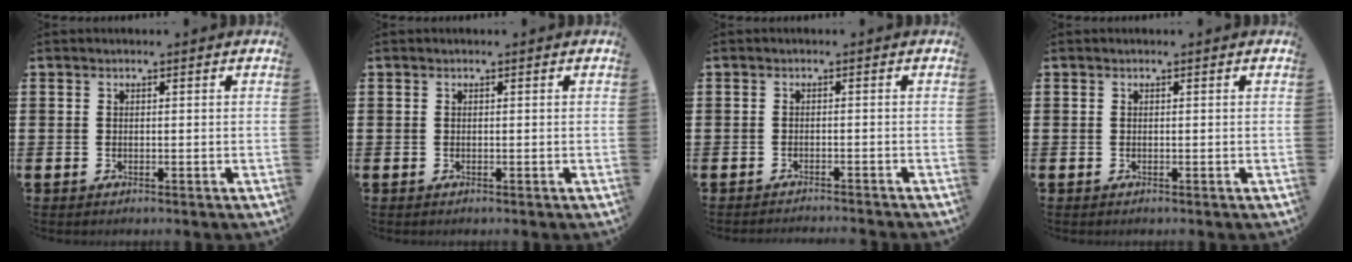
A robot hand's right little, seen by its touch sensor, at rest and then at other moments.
{"total": 0.0}
{"total": 1.0, "force": [-1.0, -0.2, 0.0], "torque": [0.000, 0.000, -0.021]}
{"total": 0.0}